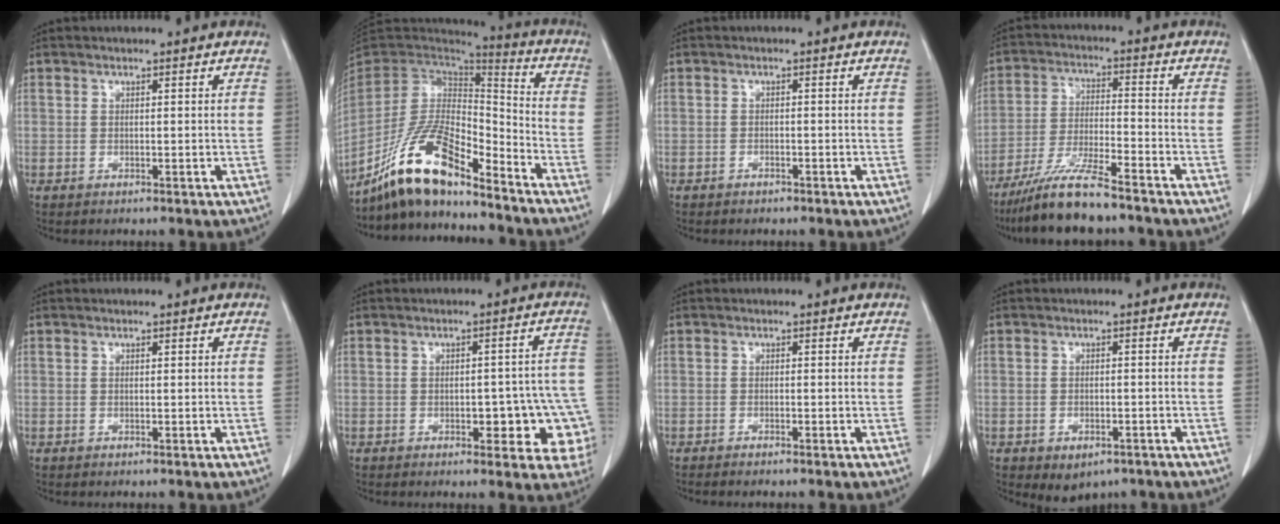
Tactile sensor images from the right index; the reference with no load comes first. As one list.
[{"total": 15.1, "force": [-11.6, 4.0, 8.7], "torque": [-0.165, 0.014, -0.214]}, {"total": 0.8, "force": [-0.7, 0.4, 0.2], "torque": [-0.006, 0.001, -0.010]}, {"total": 9.9, "force": [-8.1, 0.2, 5.7], "torque": [-0.113, -0.027, -0.150]}, {"total": 0.0}, {"total": 9.6, "force": [-2.5, 4.4, 8.2], "torque": [-0.069, 0.024, -0.025]}, {"total": 1.3, "force": [-1.1, -0.1, 0.7], "torque": [-0.010, 0.000, -0.014]}, {"total": 4.1, "force": [-2.5, 2.5, 2.0], "torque": [-0.021, 0.000, -0.025]}]